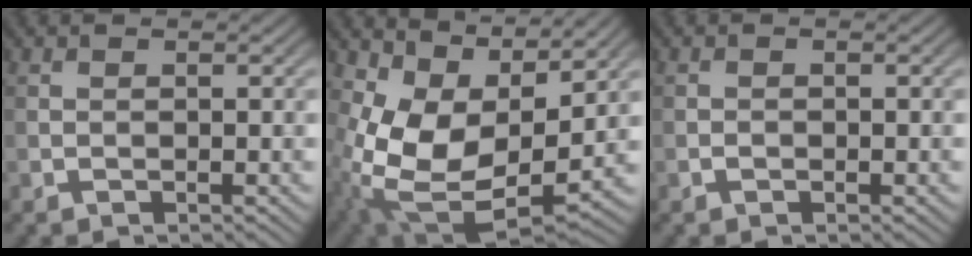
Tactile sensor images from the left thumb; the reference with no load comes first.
{"total": 12.1, "force": [3.4, 6.9, 9.3], "torque": [-0.196, -0.013, 0.066]}
{"total": 0.8, "force": [-0.4, 0.5, 0.5], "torque": [-0.007, 0.000, -0.007]}